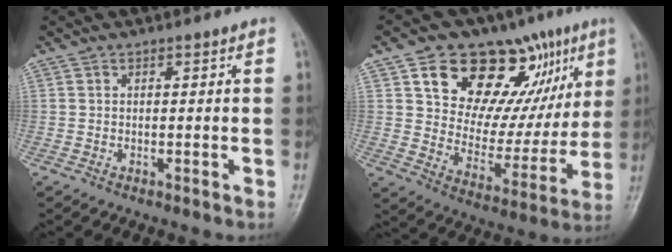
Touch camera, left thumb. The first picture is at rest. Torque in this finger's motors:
{"motor_torque": [0.41, 0.99, 1.40, -0.79, 0.08]}